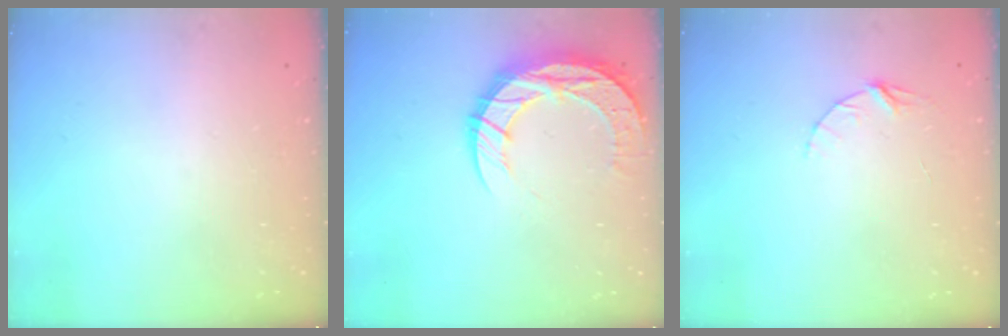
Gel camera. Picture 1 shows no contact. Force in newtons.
{"total": 13.1, "press": 13.1, "slide": 0.9}
{"total": 3.7, "press": 3.7, "slide": 0.4}